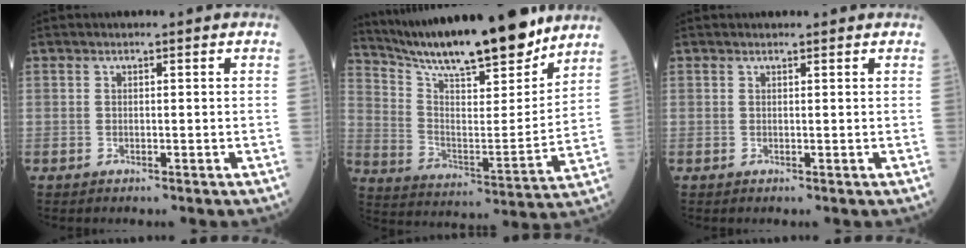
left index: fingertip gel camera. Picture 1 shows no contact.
{"total": 20.8, "force": [18.2, 2.4, 9.7], "torque": [-0.175, -0.016, 0.294]}
{"total": 0.7, "force": [0.6, 0.1, 0.1], "torque": [-0.009, 0.001, 0.008]}